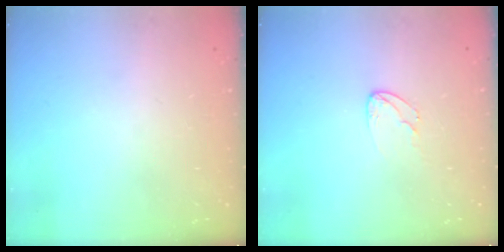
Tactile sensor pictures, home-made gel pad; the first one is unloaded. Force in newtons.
{"total": 5.0, "press": 5.0, "slide": 0.4}